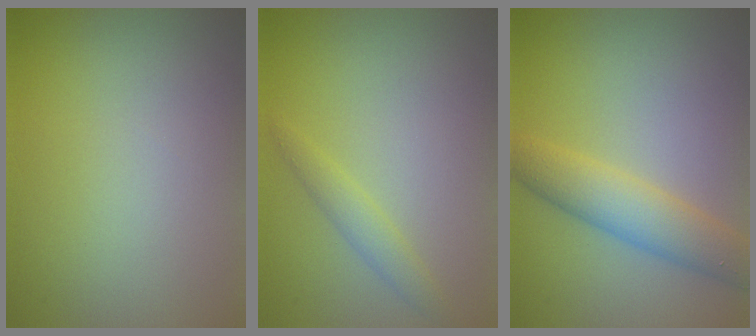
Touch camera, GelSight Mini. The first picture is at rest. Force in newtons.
{"total": 1.6, "press": 1.6, "slide": 0.0}
{"total": 4.5, "press": 4.5, "slide": 0.0}